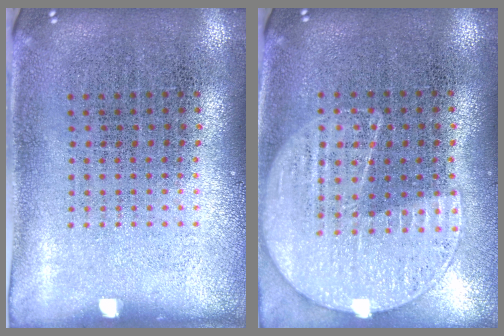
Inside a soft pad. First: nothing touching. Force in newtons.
{"total": 1.1, "press": 1.1, "slide": 0.4}